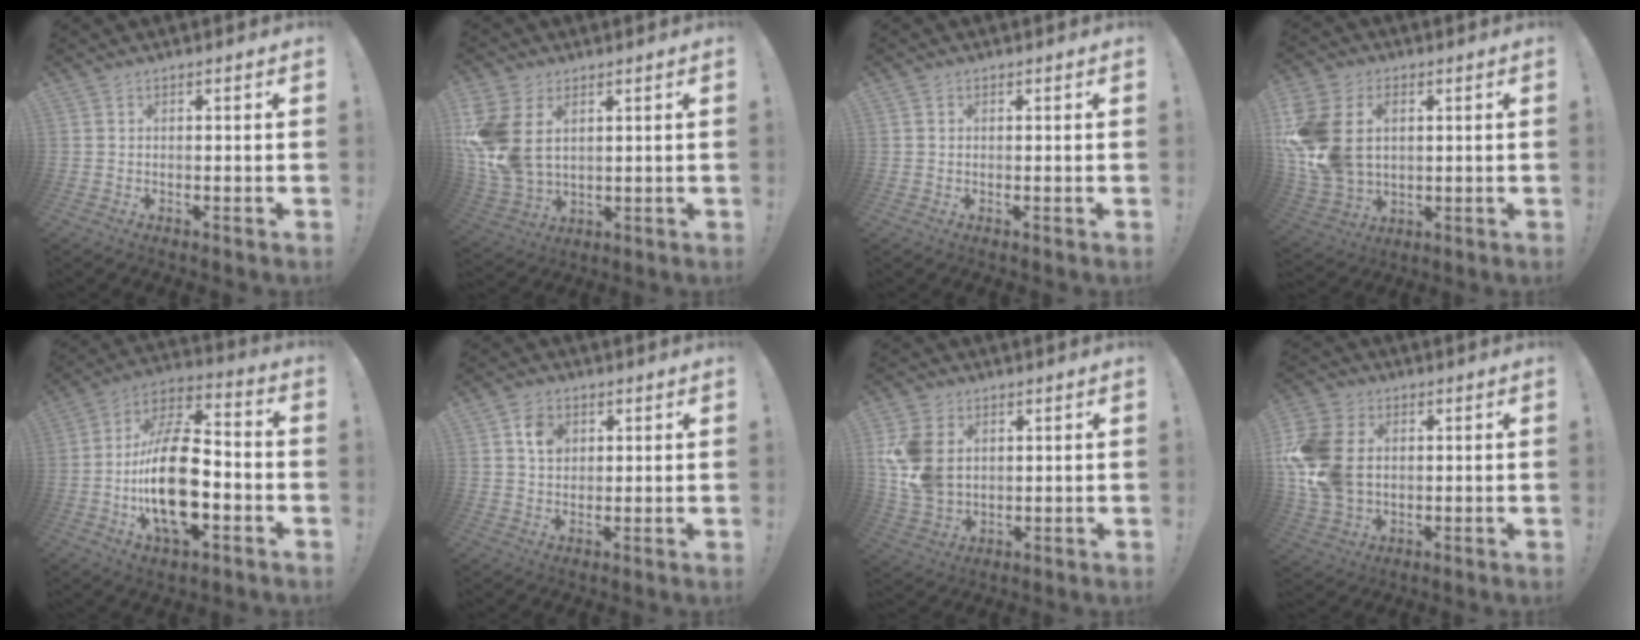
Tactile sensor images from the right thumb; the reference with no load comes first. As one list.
[{"total": 14.1, "force": [3.6, 10.0, 9.3], "torque": [-0.191, -0.017, 0.072]}, {"total": 0.7, "force": [0.2, 0.6, 0.0], "torque": [0.000, 0.003, 0.004]}, {"total": 17.5, "force": [3.2, 12.9, 11.3], "torque": [-0.237, -0.007, 0.065]}, {"total": 22.7, "force": [-4.8, 11.4, 19.1], "torque": [-0.369, 0.023, -0.078]}, {"total": 6.0, "force": [2.3, 4.5, 3.1], "torque": [-0.038, -0.002, 0.041]}, {"total": 13.5, "force": [2.8, 10.3, 8.2], "torque": [-0.177, -0.005, 0.057]}, {"total": 17.6, "force": [1.4, 13.5, 11.2], "torque": [-0.225, 0.008, 0.034]}]